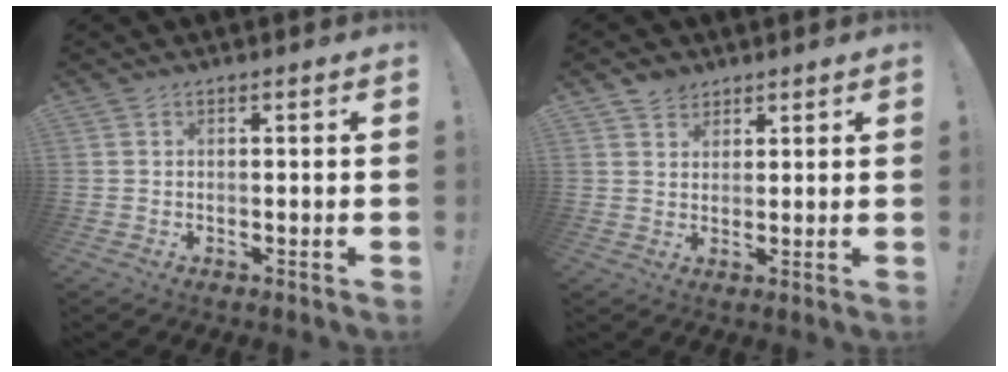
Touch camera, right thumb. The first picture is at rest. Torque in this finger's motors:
{"motor_torque": [-0.13, -0.13, 0.09, -0.04, 0.00]}